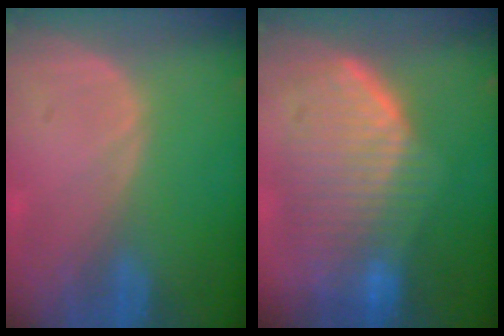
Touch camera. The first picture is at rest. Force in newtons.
{"total": 10.4, "press": 9.0, "slide": 5.1}